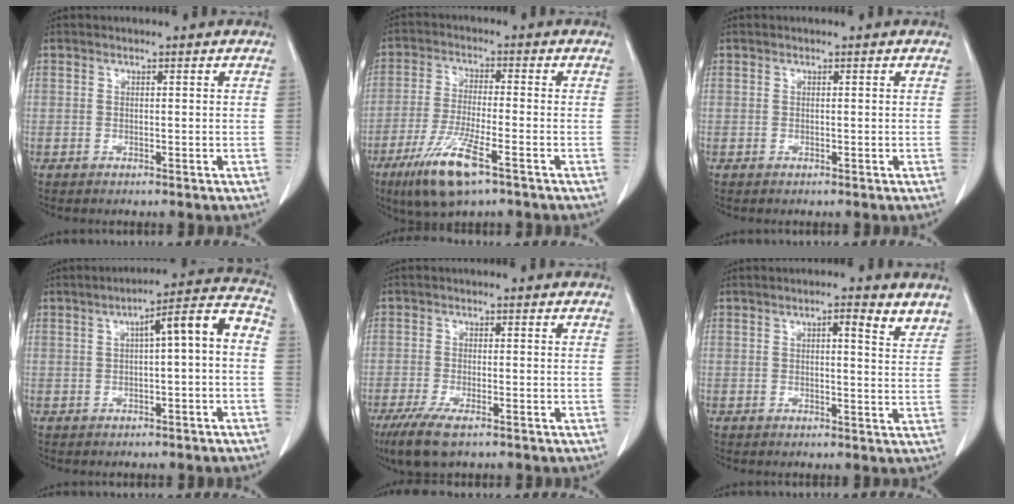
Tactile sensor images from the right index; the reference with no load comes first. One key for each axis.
{"total": 9.9, "fx": -5.7, "fy": 1.3, "fz": 8.0, "tx": -0.166, "ty": -0.026, "tz": -0.100}
{"total": 0.0}
{"total": 8.0, "fx": 0.0, "fy": 1.2, "fz": 7.9, "tx": -0.107, "ty": 0.035, "tz": -0.005}
{"total": 6.4, "fx": -4.0, "fy": 1.2, "fz": 4.8, "tx": -0.092, "ty": -0.020, "tz": -0.065}
{"total": 4.5, "fx": 2.9, "fy": 0.9, "fz": 3.4, "tx": -0.040, "ty": 0.000, "tz": 0.034}